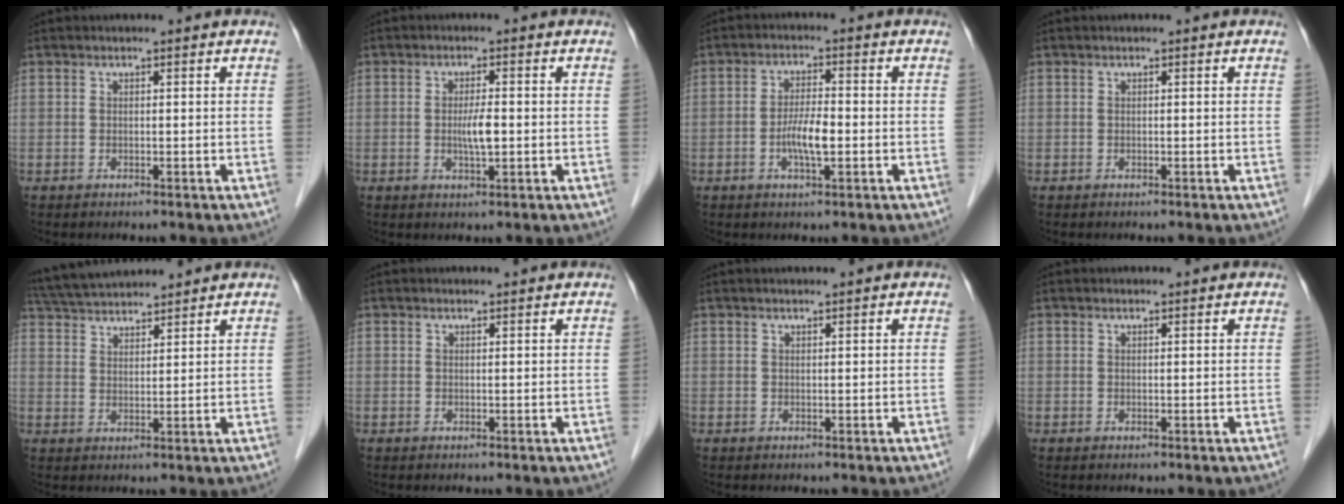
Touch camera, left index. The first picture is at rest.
{"total": 3.2, "force": [-0.3, 0.5, 3.1], "torque": [-0.061, -0.002, -0.005]}
{"total": 4.6, "force": [-1.2, 0.9, 4.4], "torque": [-0.086, -0.001, -0.022]}
{"total": 0.0}
{"total": 9.1, "force": [8.7, 0.8, 2.5], "torque": [-0.055, 0.035, 0.151]}
{"total": 1.0, "force": [1.0, 0.1, 0.1], "torque": [-0.009, 0.005, 0.016]}
{"total": 1.2, "force": [1.1, -0.1, 0.5], "torque": [-0.007, 0.008, 0.021]}
{"total": 0.7, "force": [0.7, 0.0, 0.1], "torque": [-0.007, 0.005, 0.012]}